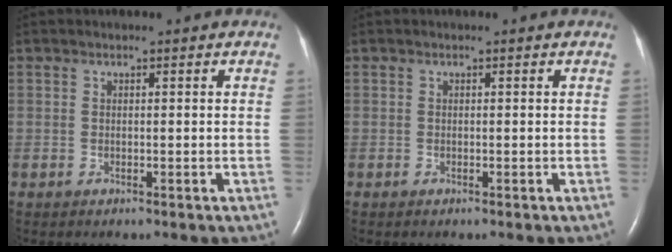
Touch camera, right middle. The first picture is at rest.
{"total": 0.0}